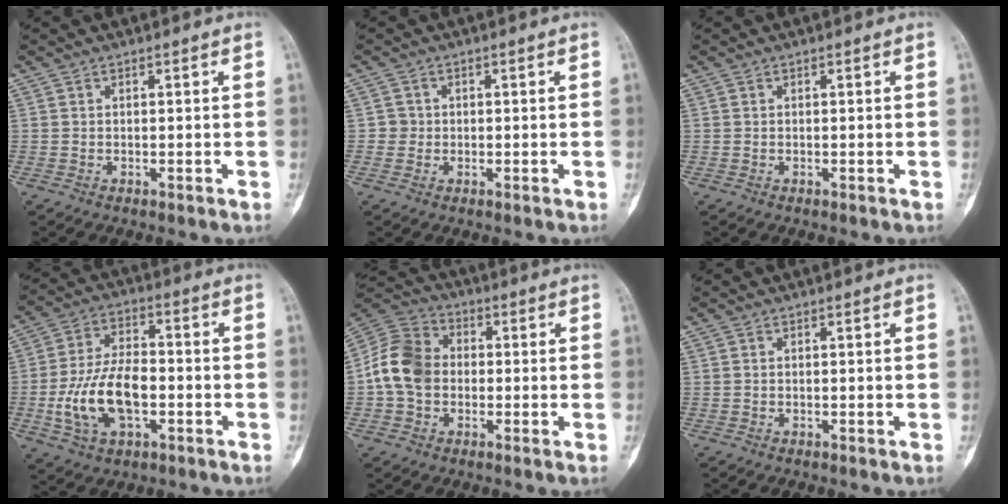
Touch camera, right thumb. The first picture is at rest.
{"total": 1.7, "force": [-0.1, 1.7, 0.1], "torque": [0.009, 0.007, -0.005]}
{"total": 0.0}
{"total": 14.3, "force": [-3.2, 7.9, 11.4], "torque": [-0.215, 0.023, -0.057]}
{"total": 10.8, "force": [-0.9, 8.5, 6.6], "torque": [-0.115, 0.030, -0.033]}
{"total": 0.0}